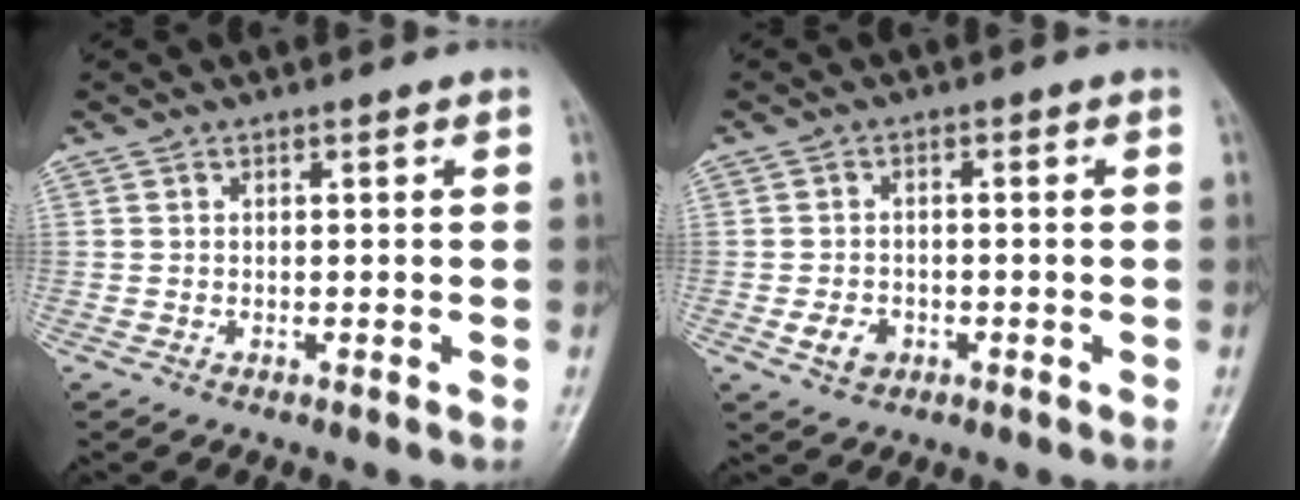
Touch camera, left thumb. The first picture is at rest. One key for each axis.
{"total": 3.9, "fx": -1.3, "fy": 3.1, "fz": 1.9, "tx": -0.025, "ty": 0.003, "tz": -0.020}